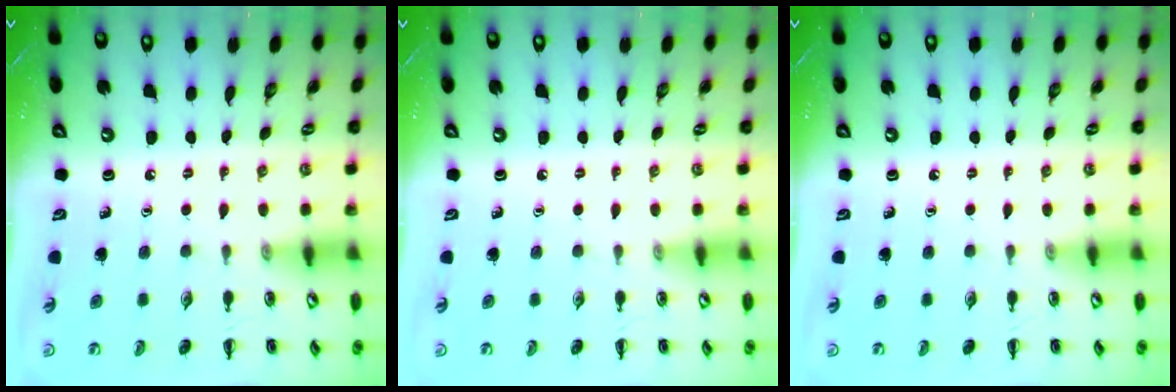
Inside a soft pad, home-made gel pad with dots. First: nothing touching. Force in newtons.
{"total": 0.0}
{"total": 0.0}